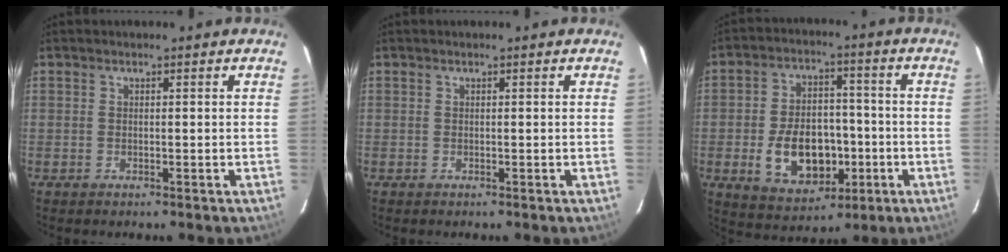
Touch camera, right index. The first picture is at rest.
{"total": 0.0}
{"total": 13.7, "force": [-3.6, 9.0, 9.7], "torque": [-0.193, 0.011, -0.038]}